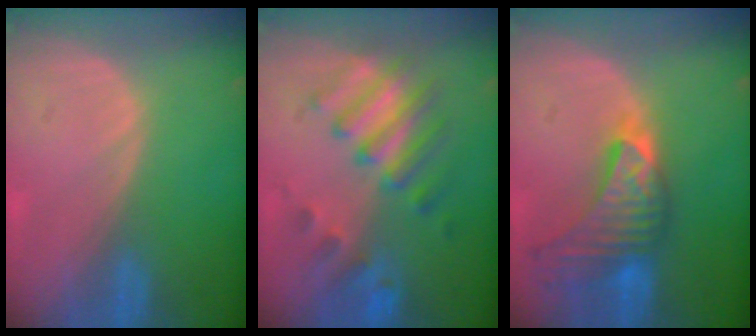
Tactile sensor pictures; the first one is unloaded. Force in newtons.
{"total": 8.0, "press": 7.7, "slide": 1.9}
{"total": 9.0, "press": 8.5, "slide": 2.7}